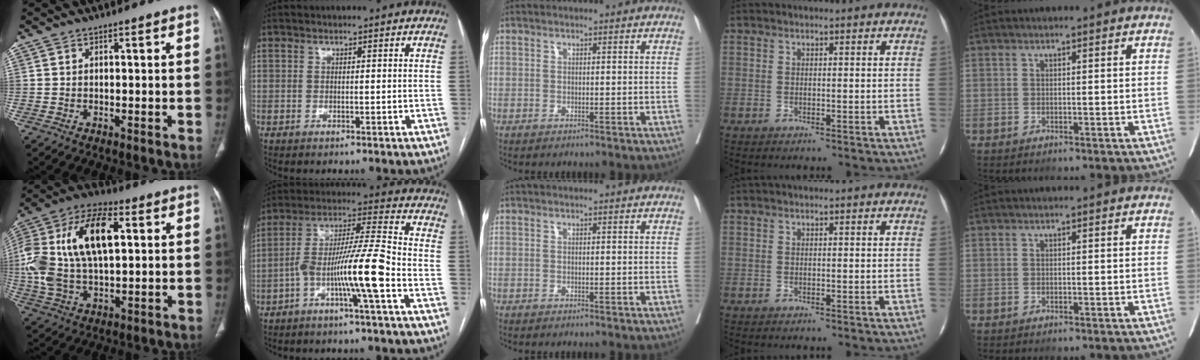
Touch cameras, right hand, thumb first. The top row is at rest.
{"thumb": {"total": 21.1, "force": [3.6, 11.0, 17.7], "torque": [-0.362, 0.020, 0.059]}, "index": {"total": 11.2, "force": [-4.5, -0.2, 10.3], "torque": [-0.193, 0.018, -0.081]}}